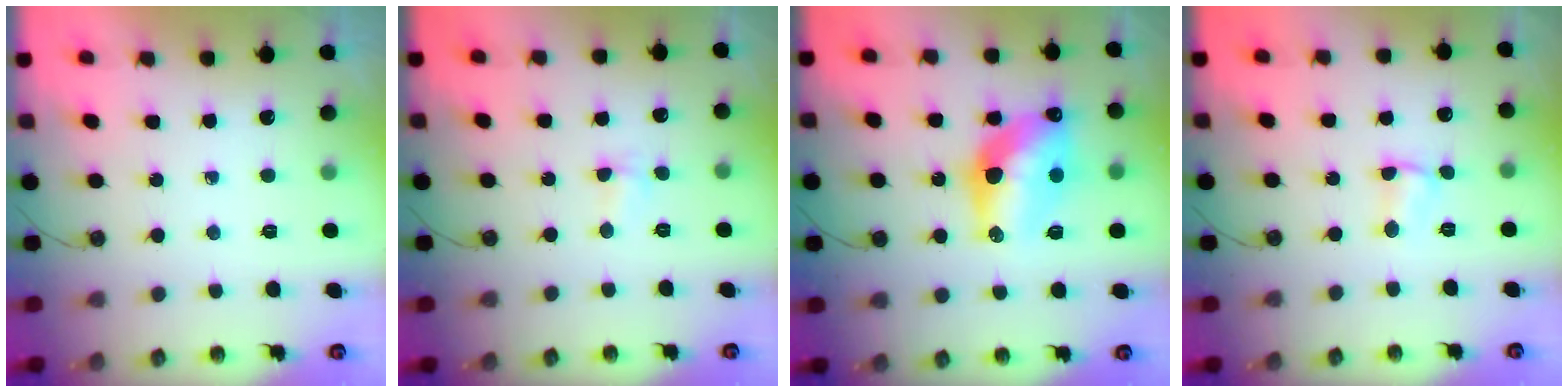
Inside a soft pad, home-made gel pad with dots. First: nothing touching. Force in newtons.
{"total": 2.5, "press": 2.1, "slide": 1.4}
{"total": 13.9, "press": 13.8, "slide": 1.3}
{"total": 2.9, "press": 2.9, "slide": 0.4}